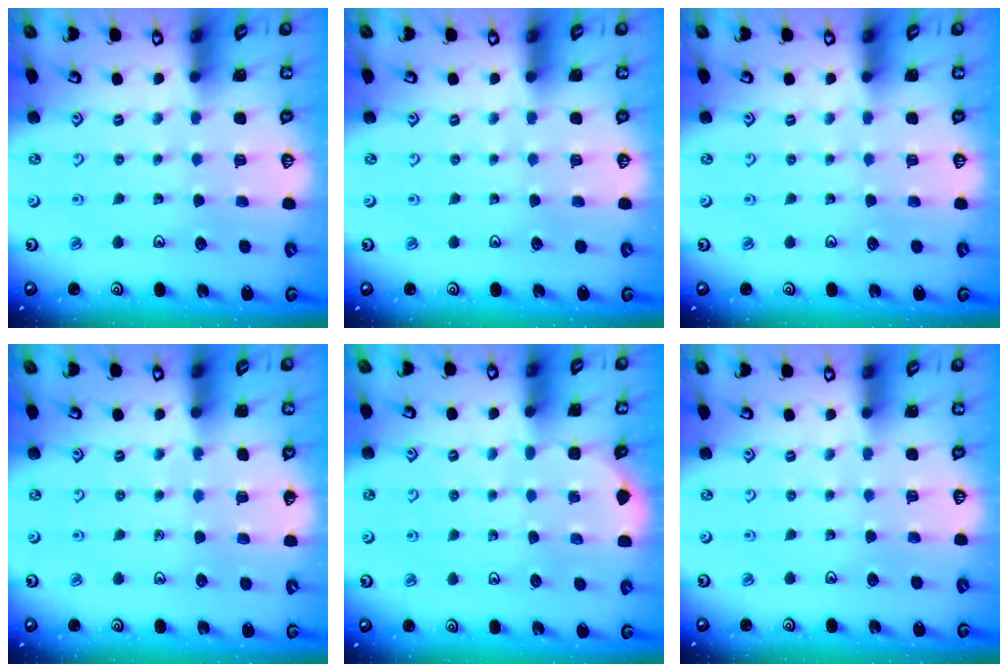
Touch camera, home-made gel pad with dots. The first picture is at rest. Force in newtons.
{"total": 0.0}
{"total": 0.0}
{"total": 5.1, "press": 4.9, "slide": 1.4}
{"total": 2.2, "press": 2.2, "slide": 0.3}
{"total": 0.0}